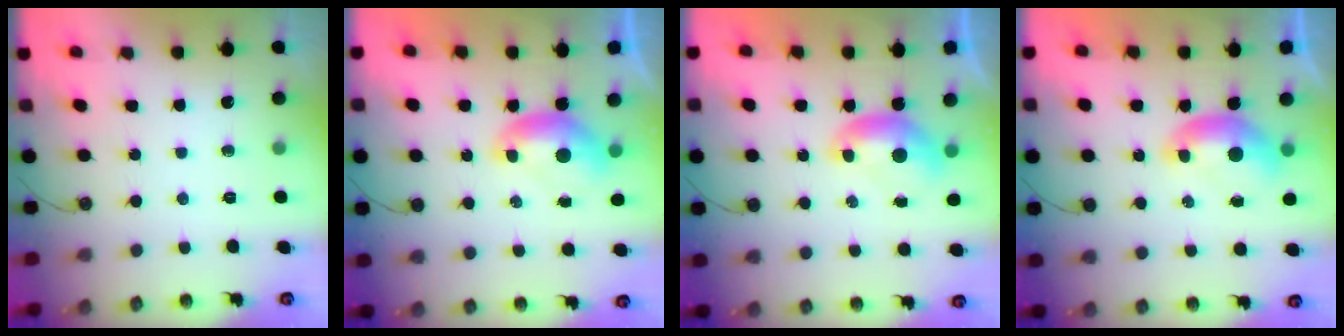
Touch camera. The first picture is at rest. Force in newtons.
{"total": 0.8, "press": 0.8, "slide": 0.2}
{"total": 0.0}
{"total": 0.0}